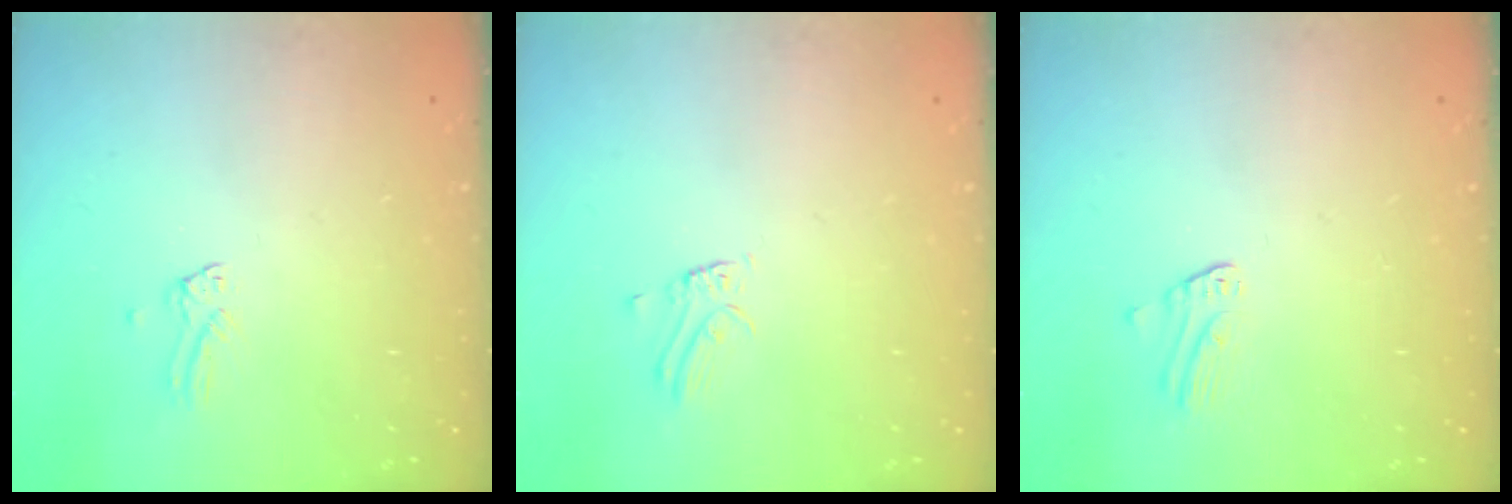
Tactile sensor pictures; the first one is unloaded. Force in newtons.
{"total": 1.6, "press": 1.6, "slide": 0.1}
{"total": 2.1, "press": 2.1, "slide": 0.2}